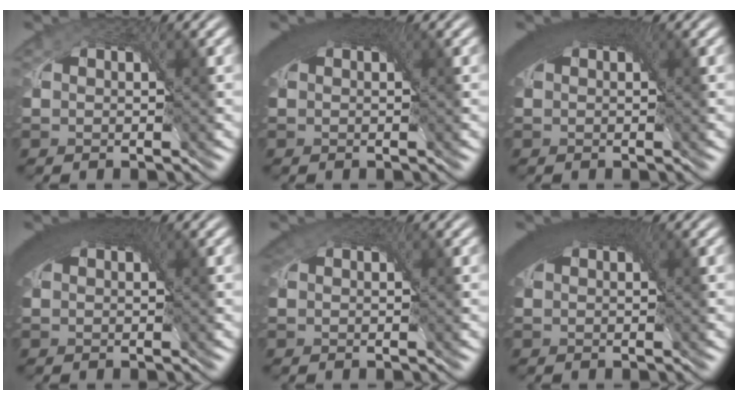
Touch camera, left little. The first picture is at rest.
{"total": 6.8, "force": [2.9, 3.2, 5.3], "torque": [-0.083, 0.018, 0.033]}
{"total": 7.4, "force": [3.1, 3.5, 5.7], "torque": [-0.089, 0.020, 0.034]}
{"total": 7.4, "force": [3.1, 3.5, 5.7], "torque": [-0.089, 0.019, 0.033]}
{"total": 3.8, "force": [1.9, 2.3, 2.3], "torque": [-0.043, 0.009, 0.022]}
{"total": 7.7, "force": [3.0, 3.7, 6.0], "torque": [-0.092, 0.020, 0.033]}